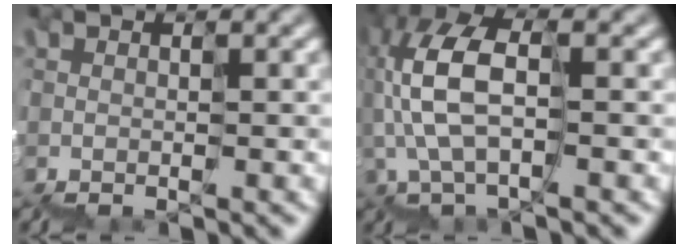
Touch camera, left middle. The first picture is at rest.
{"total": 5.7, "force": [1.0, 2.4, 5.1], "torque": [-0.141, 0.033, 0.013]}